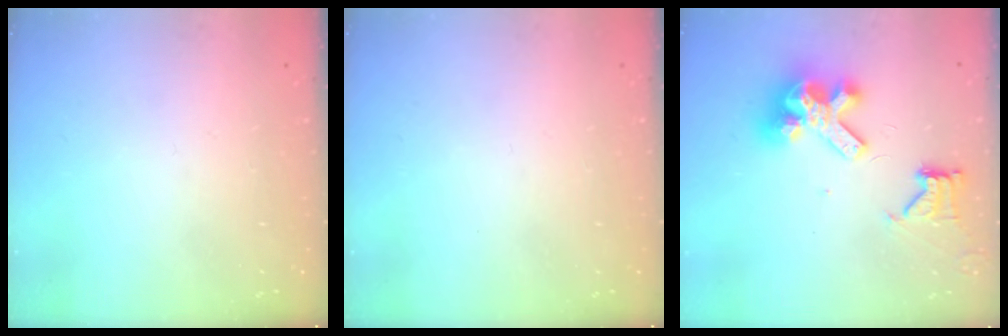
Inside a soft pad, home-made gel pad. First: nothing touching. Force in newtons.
{"total": 0.0}
{"total": 12.7, "press": 12.6, "slide": 1.9}